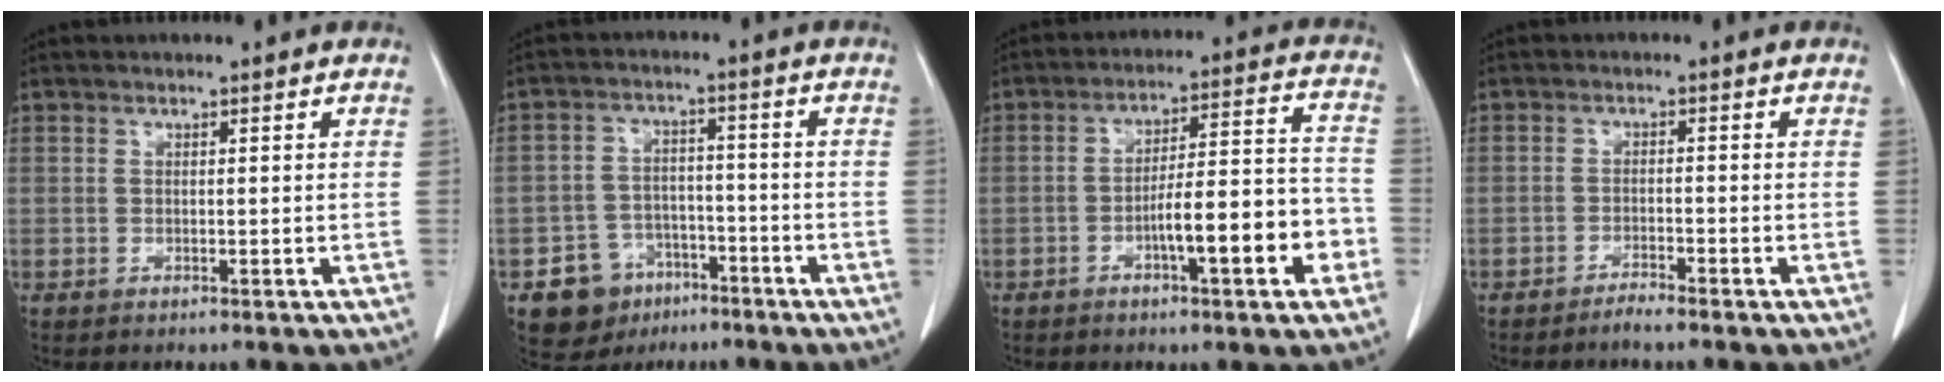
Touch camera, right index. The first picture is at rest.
{"total": 7.7, "force": [-4.3, 6.2, 1.7], "torque": [-0.029, 0.012, -0.061]}
{"total": 11.7, "force": [-4.3, 2.0, 10.7], "torque": [-0.160, 0.026, -0.057]}
{"total": 2.1, "force": [-1.9, -0.1, 0.9], "torque": [-0.019, -0.002, -0.036]}